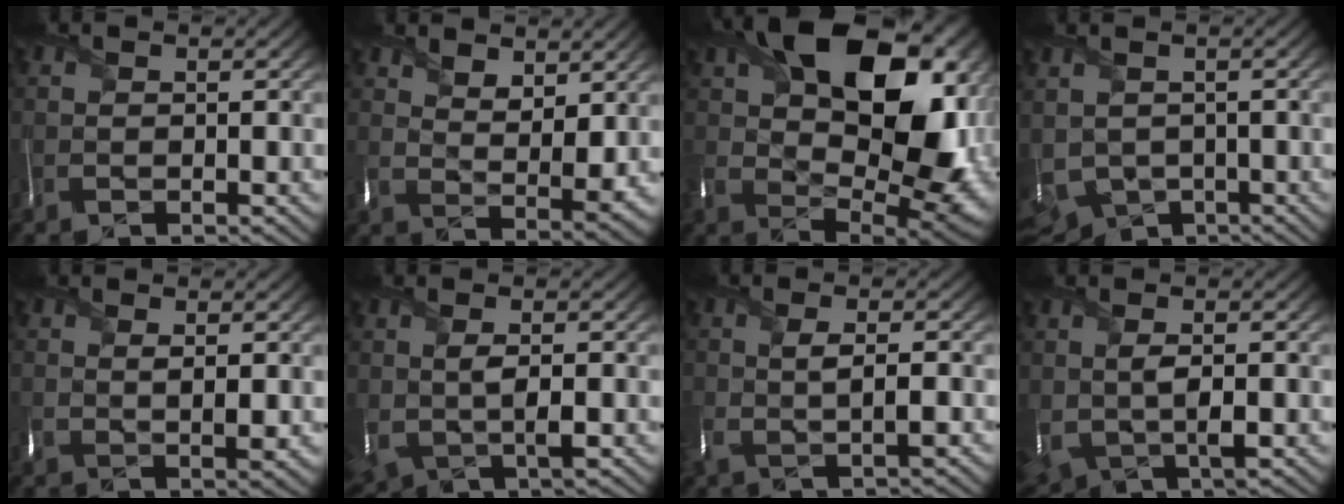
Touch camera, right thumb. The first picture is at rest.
{"total": 4.8, "force": [3.8, 2.1, 2.0], "torque": [-0.041, -0.014, 0.074]}
{"total": 21.0, "force": [6.6, 12.6, 15.4], "torque": [-0.275, 0.009, 0.124]}
{"total": 5.9, "force": [-2.4, 4.5, 2.9], "torque": [-0.075, -0.036, -0.028]}
{"total": 2.0, "force": [1.2, 0.6, 1.5], "torque": [-0.027, -0.002, 0.027]}
{"total": 4.2, "force": [0.3, 2.6, 3.3], "torque": [-0.089, -0.011, 0.012]}
{"total": 3.1, "force": [0.2, 1.1, 2.9], "torque": [-0.064, -0.003, 0.000]}
{"total": 4.7, "force": [0.1, 2.9, 3.6], "torque": [-0.095, -0.014, 0.005]}